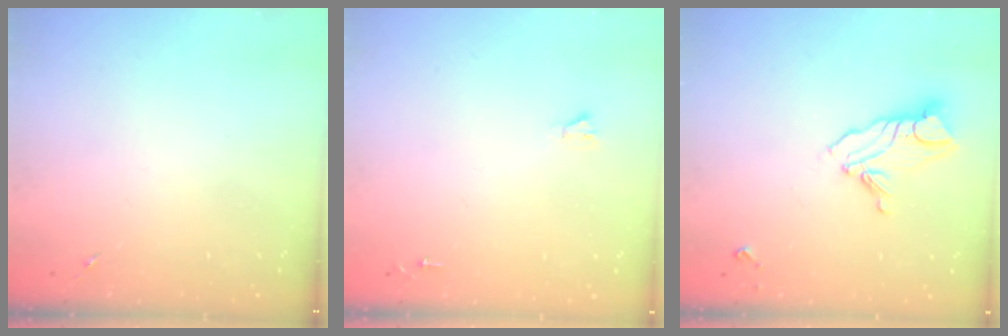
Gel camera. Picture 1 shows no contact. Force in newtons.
{"total": 1.6, "press": 1.6, "slide": 0.1}
{"total": 10.7, "press": 10.6, "slide": 1.0}